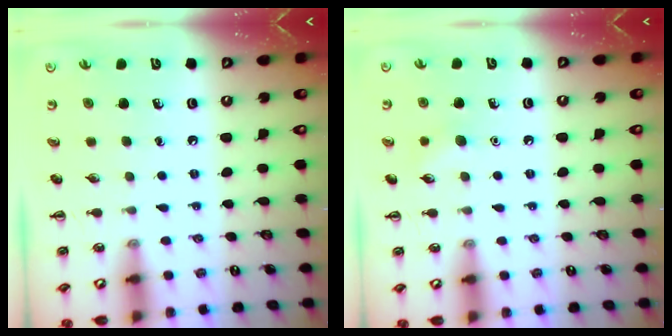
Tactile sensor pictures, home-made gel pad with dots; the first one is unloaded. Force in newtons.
{"total": 5.6, "press": 5.5, "slide": 1.2}